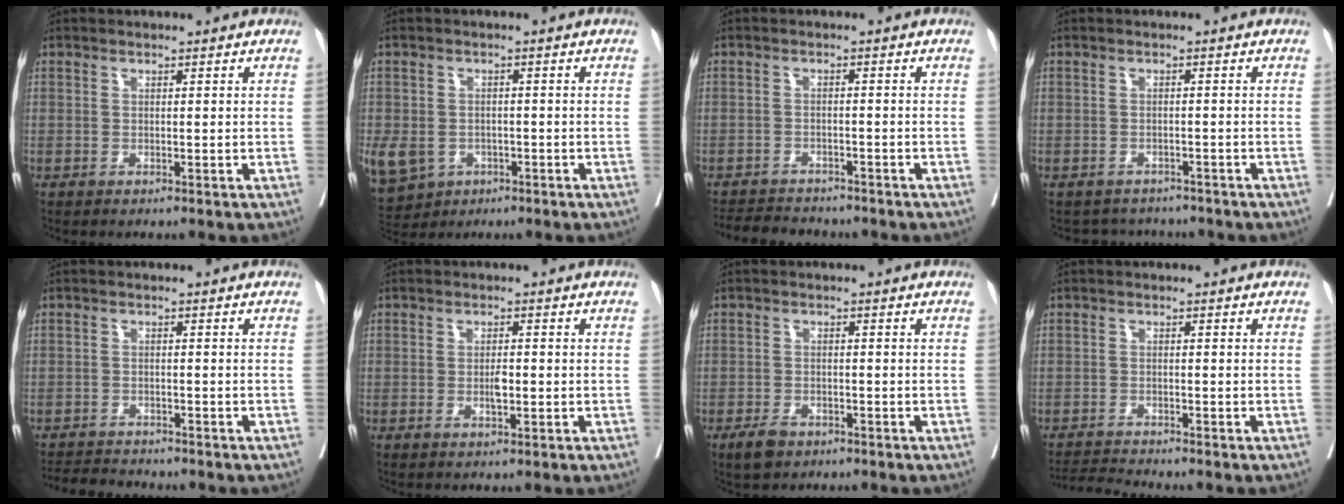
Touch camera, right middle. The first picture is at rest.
{"total": 17.6, "force": [-6.8, 14.6, 7.1], "torque": [-0.267, -0.016, -0.096]}
{"total": 6.8, "force": [-6.4, 1.6, 1.5], "torque": [-0.021, -0.007, -0.096]}
{"total": 4.4, "force": [-4.1, 1.6, -0.3], "torque": [0.006, 0.008, -0.052]}
{"total": 4.7, "force": [-4.6, 0.5, 0.8], "torque": [-0.009, -0.016, -0.077]}
{"total": 2.1, "force": [-0.5, 0.6, 1.9], "torque": [-0.038, -0.001, -0.005]}
{"total": 3.1, "force": [-2.2, 1.6, 1.5], "torque": [-0.031, 0.000, -0.032]}
{"total": 2.9, "force": [-2.7, -1.1, -0.1], "torque": [-0.005, -0.021, -0.050]}